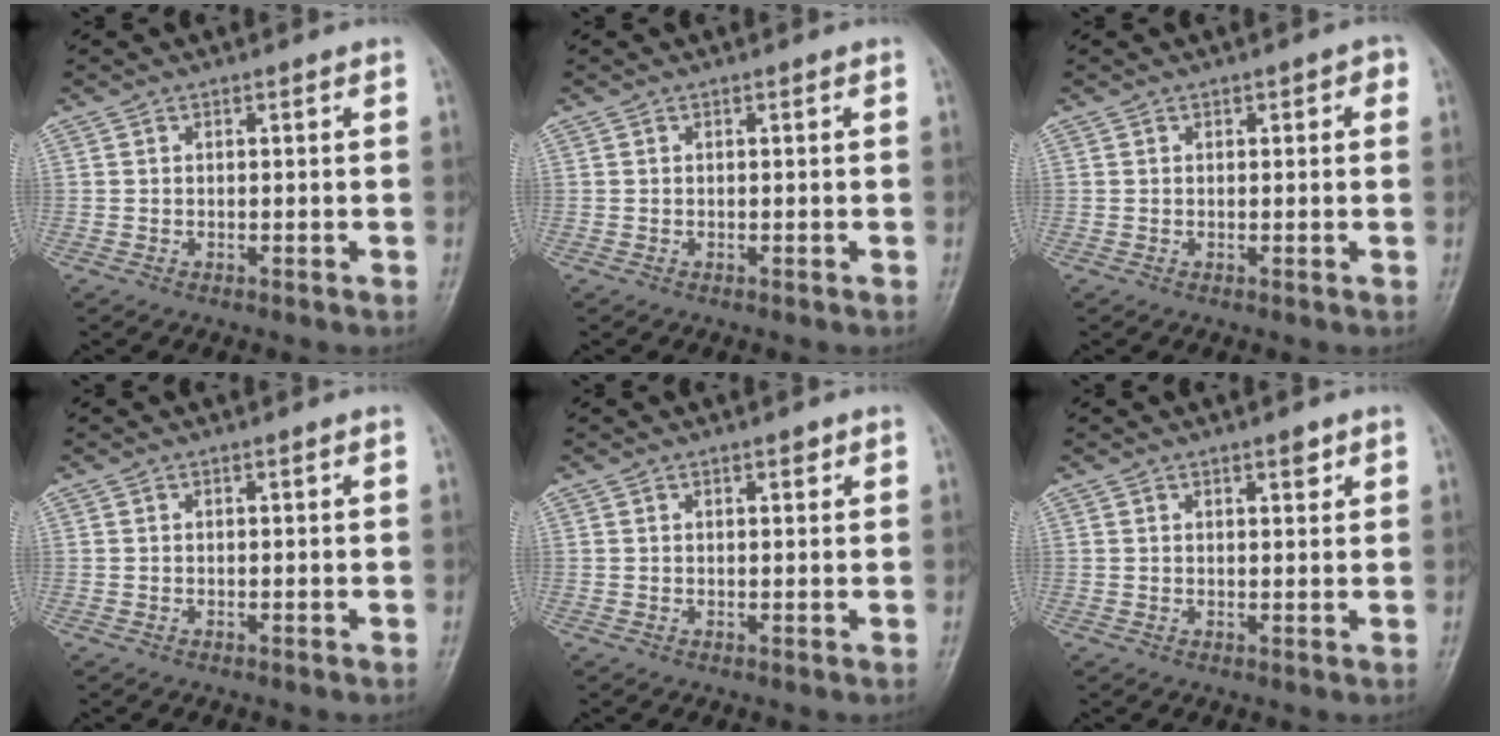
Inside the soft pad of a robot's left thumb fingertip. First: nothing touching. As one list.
[{"total": 0.0}, {"total": 2.1, "force": [0.7, 1.1, 1.6], "torque": [-0.008, 0.002, 0.006]}, {"total": 0.0}, {"total": 1.5, "force": [0.9, 0.6, 1.0], "torque": [-0.008, -0.002, 0.011]}, {"total": 2.3, "force": [1.5, 0.8, 1.6], "torque": [-0.016, -0.007, 0.021]}]